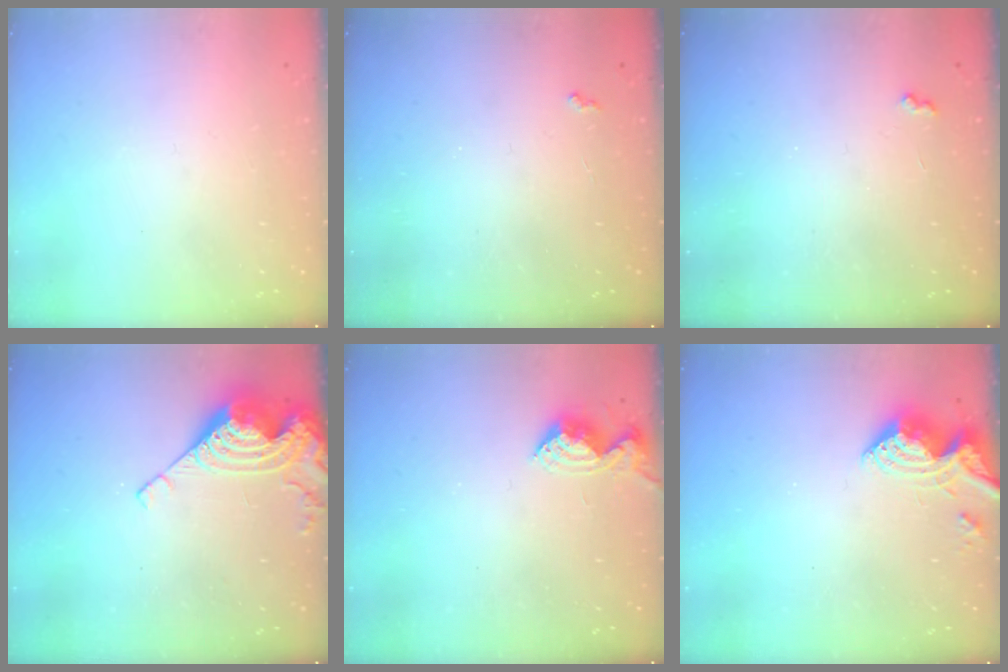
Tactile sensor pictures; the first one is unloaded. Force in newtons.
{"total": 2.5, "press": 2.4, "slide": 0.4}
{"total": 3.5, "press": 3.4, "slide": 0.6}
{"total": 10.2, "press": 10.1, "slide": 0.9}
{"total": 8.7, "press": 8.7, "slide": 0.5}
{"total": 9.8, "press": 9.7, "slide": 1.0}